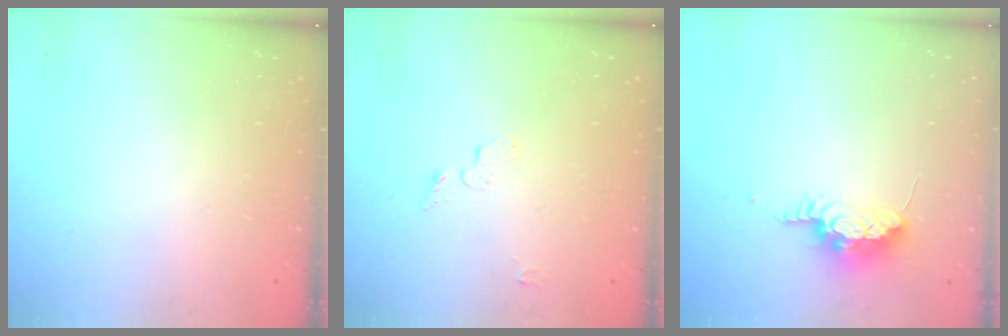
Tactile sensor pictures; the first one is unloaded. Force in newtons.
{"total": 4.1, "press": 4.1, "slide": 0.5}
{"total": 8.5, "press": 8.3, "slide": 1.9}